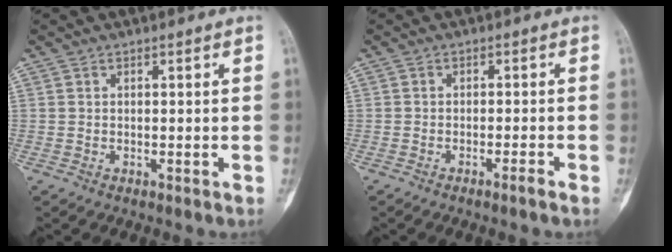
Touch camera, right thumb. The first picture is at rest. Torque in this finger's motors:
{"motor_torque": [-0.44, 0.21, 0.11, 0.10, -0.06]}